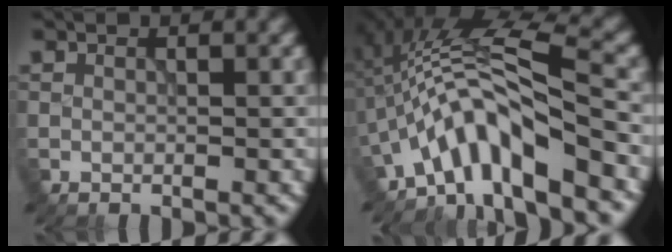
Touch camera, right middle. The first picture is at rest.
{"total": 7.6, "force": [-4.0, 1.6, 6.3], "torque": [-0.104, 0.022, -0.077]}